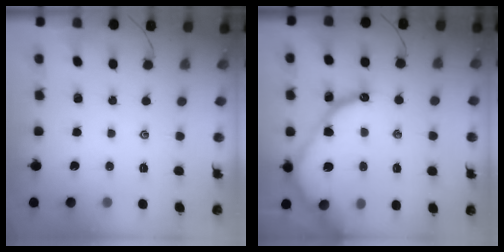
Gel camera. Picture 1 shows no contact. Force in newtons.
{"total": 14.6, "press": 14.6, "slide": 1.4}